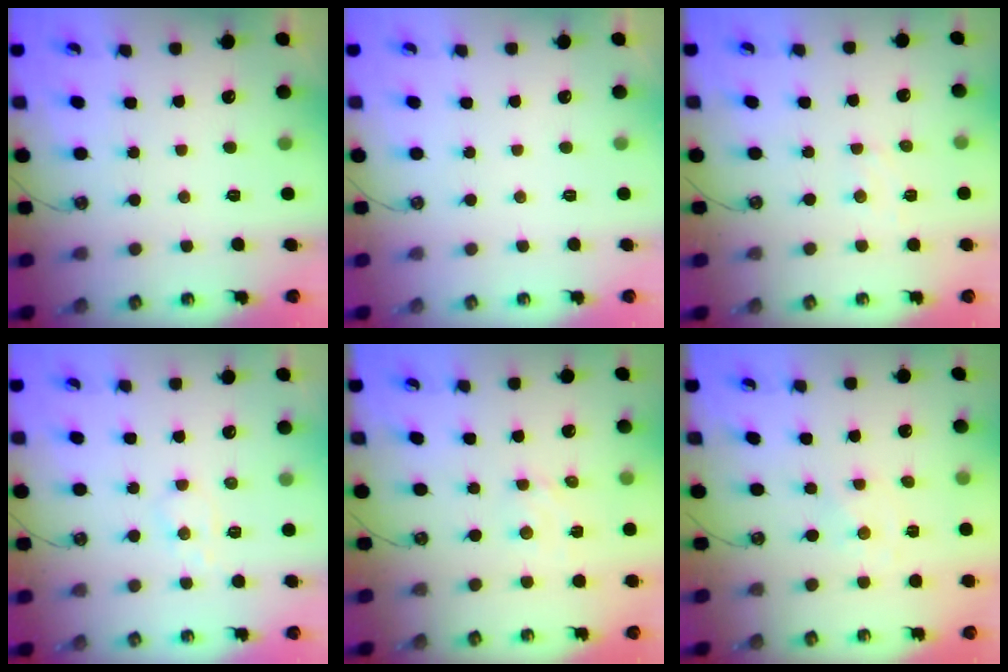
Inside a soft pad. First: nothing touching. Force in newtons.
{"total": 0.0}
{"total": 4.8, "press": 4.7, "slide": 0.4}
{"total": 4.4, "press": 4.3, "slide": 1.0}
{"total": 2.8, "press": 2.7, "slide": 0.4}
{"total": 0.0}